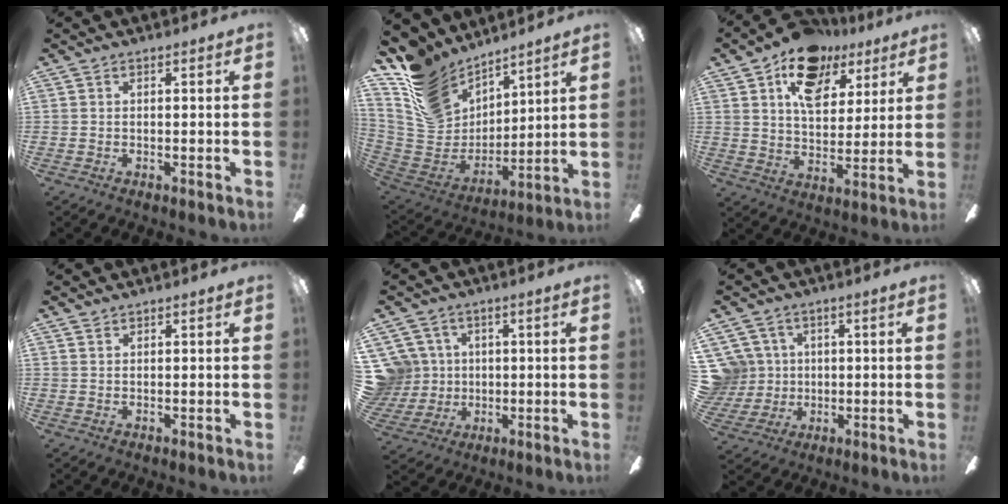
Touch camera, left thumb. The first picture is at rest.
{"total": 15.4, "force": [10.3, 9.9, 5.7], "torque": [-0.143, -0.062, 0.205]}
{"total": 15.2, "force": [8.7, 9.5, 8.1], "torque": [-0.124, -0.029, 0.156]}
{"total": 0.8, "force": [0.7, 0.4, 0.2], "torque": [-0.004, 0.001, 0.013]}
{"total": 9.6, "force": [2.5, 9.2, 1.6], "torque": [-0.079, -0.012, 0.055]}
{"total": 8.7, "force": [2.4, 8.3, 1.0], "torque": [-0.059, -0.007, 0.053]}